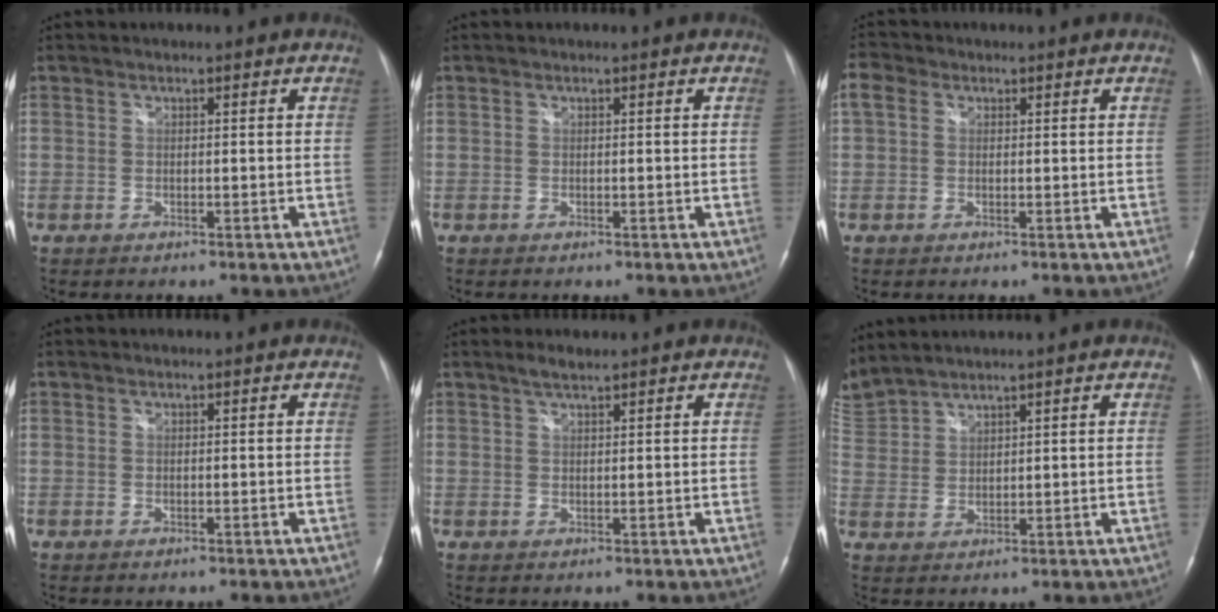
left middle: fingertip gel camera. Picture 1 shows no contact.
{"total": 0.0}
{"total": 2.9, "force": [1.0, 2.2, 1.5], "torque": [-0.045, 0.022, 0.019]}
{"total": 0.0}
{"total": 1.9, "force": [1.6, 0.1, 1.0], "torque": [-0.026, 0.002, 0.033]}
{"total": 7.9, "force": [7.5, 1.3, 2.1], "torque": [-0.063, 0.023, 0.158]}